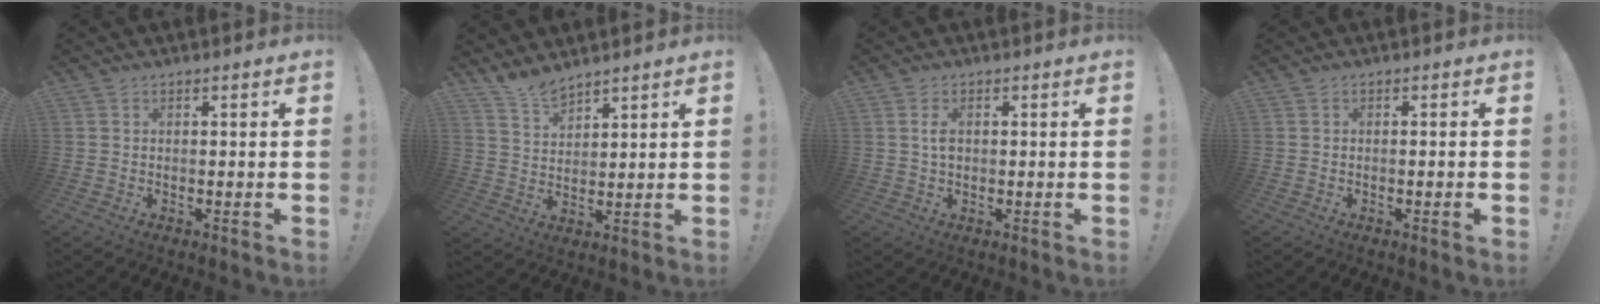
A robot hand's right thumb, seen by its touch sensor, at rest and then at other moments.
{"total": 6.8, "force": [6.3, 1.8, 1.6], "torque": [-0.036, -0.042, 0.120]}
{"total": 2.6, "force": [0.4, 1.5, 2.1], "torque": [-0.028, -0.002, 0.004]}
{"total": 1.1, "force": [-0.6, -0.2, 0.9], "torque": [-0.021, 0.001, -0.010]}